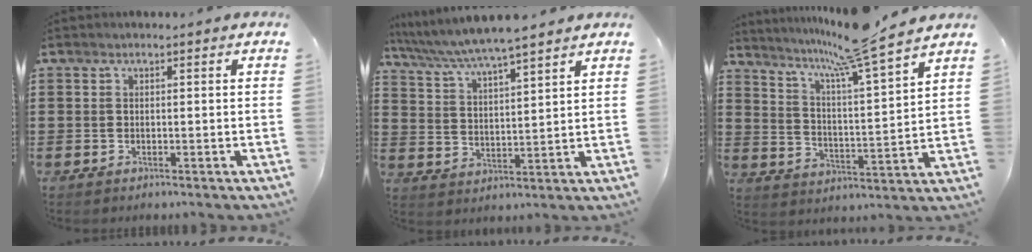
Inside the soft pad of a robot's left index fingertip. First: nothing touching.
{"total": 5.6, "force": [5.1, -0.4, 2.1], "torque": [-0.063, -0.030, 0.086]}
{"total": 9.3, "force": [7.9, -0.7, 5.0], "torque": [-0.122, -0.044, 0.129]}